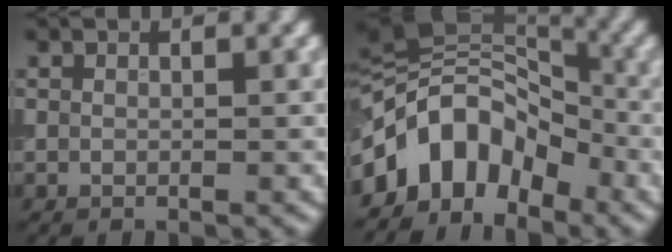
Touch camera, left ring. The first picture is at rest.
{"total": 8.8, "force": [-4.0, 5.8, 5.3], "torque": [-0.070, 0.019, -0.093]}